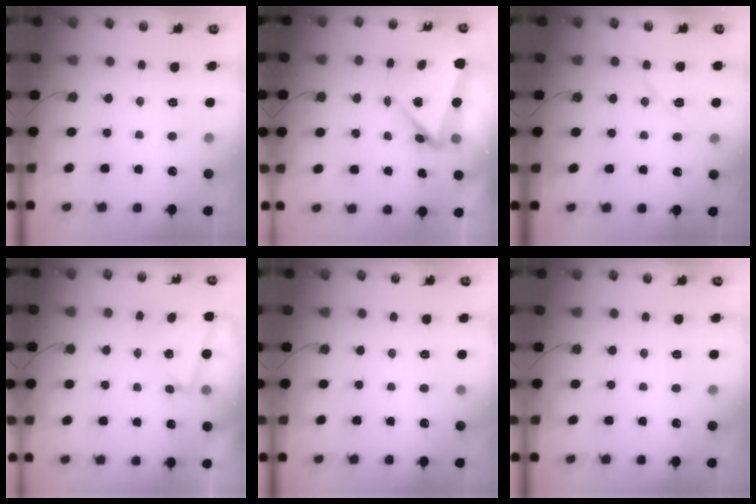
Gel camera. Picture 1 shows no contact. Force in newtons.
{"total": 5.3, "press": 5.3, "slide": 0.9}
{"total": 8.8, "press": 8.2, "slide": 3.2}
{"total": 3.0, "press": 2.4, "slide": 1.7}
{"total": 0.0}
{"total": 0.0}